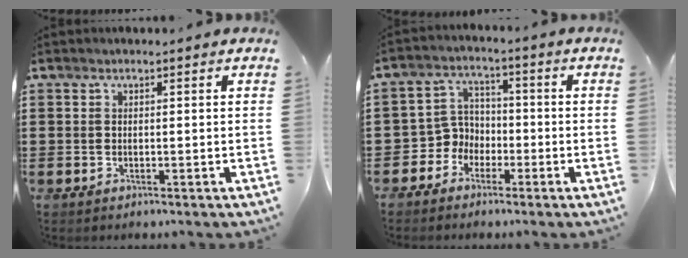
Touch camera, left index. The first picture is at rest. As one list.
[{"total": 4.9, "force": [-2.4, 4.2, 0.8], "torque": [-0.046, 0.001, -0.056]}]